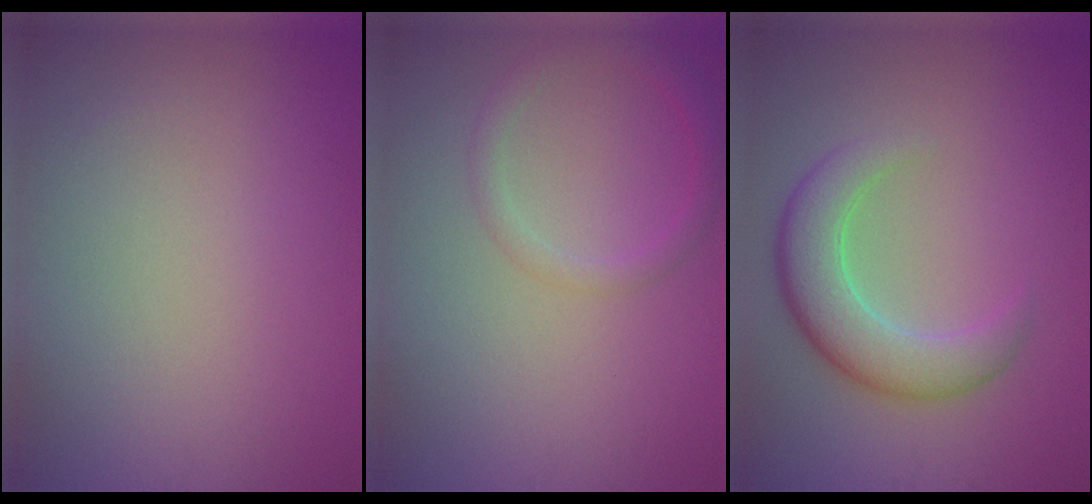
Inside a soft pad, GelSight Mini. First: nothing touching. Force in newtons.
{"total": 1.9, "press": 1.9, "slide": 0.2}
{"total": 5.4, "press": 5.4, "slide": 0.5}